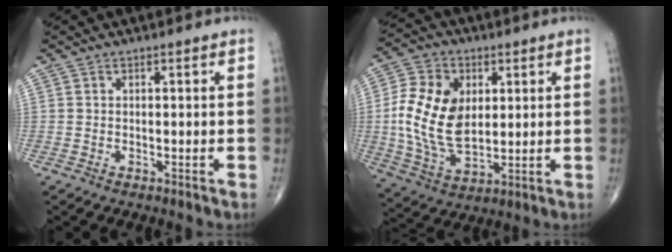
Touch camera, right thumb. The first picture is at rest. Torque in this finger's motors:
{"motor_torque": [0.85, 0.95, 0.23, -0.17, 0.18]}